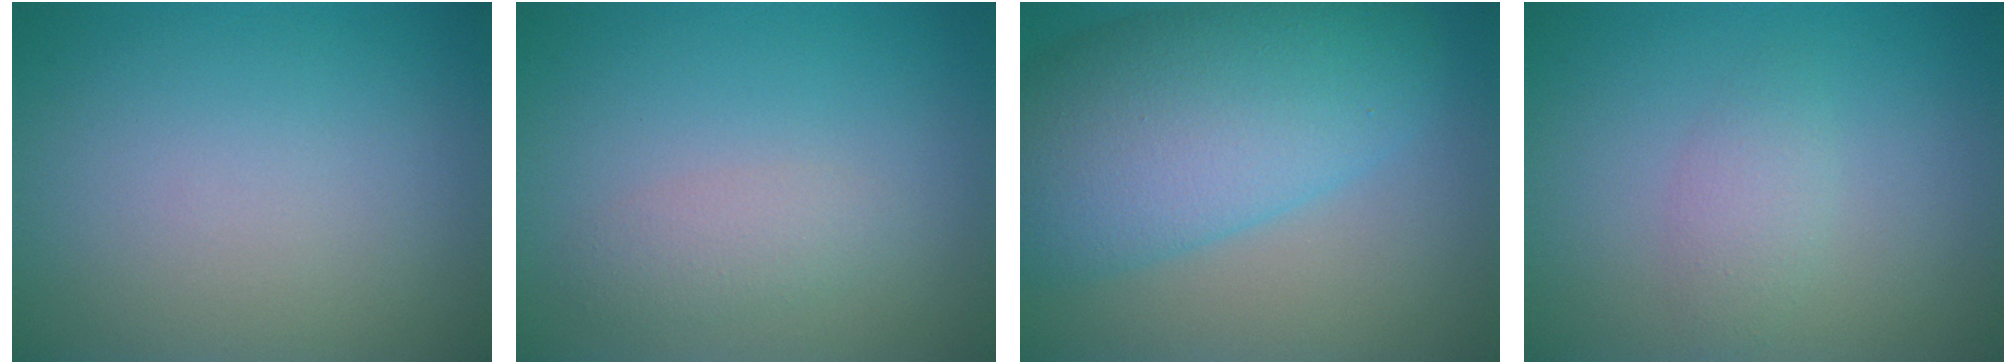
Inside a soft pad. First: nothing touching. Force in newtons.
{"total": 1.8, "press": 1.8, "slide": 0.1}
{"total": 10.5, "press": 10.5, "slide": 0.3}
{"total": 1.7, "press": 1.7, "slide": 0.0}